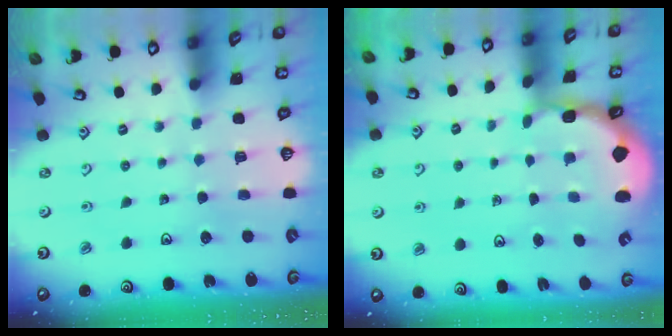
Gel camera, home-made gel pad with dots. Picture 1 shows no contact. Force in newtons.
{"total": 1.8, "press": 1.7, "slide": 0.5}